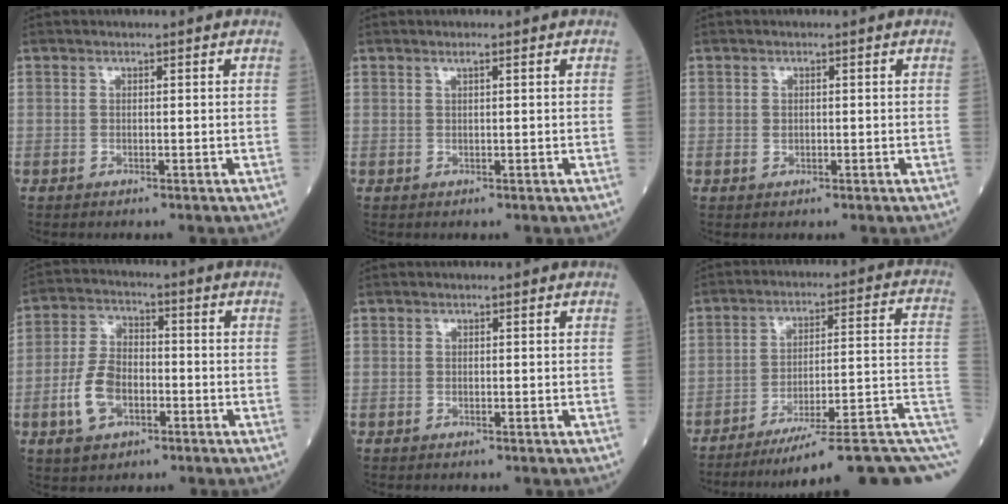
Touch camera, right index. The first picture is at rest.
{"total": 0.7, "force": [0.4, -0.1, 0.6], "torque": [-0.014, 0.001, 0.009]}
{"total": 0.9, "force": [0.0, 0.8, 0.4], "torque": [-0.007, 0.000, 0.003]}
{"total": 8.5, "force": [-2.8, 5.1, 6.2], "torque": [-0.137, 0.010, -0.052]}
{"total": 0.0}
{"total": 19.0, "force": [-12.7, 0.0, 14.0], "torque": [-0.115, 0.047, -0.183]}